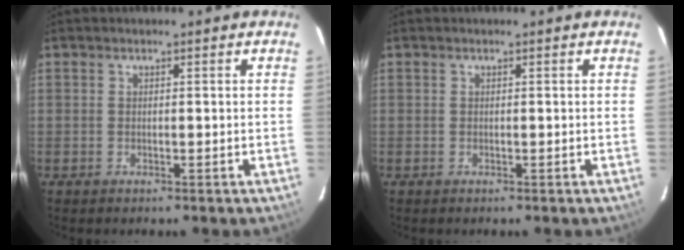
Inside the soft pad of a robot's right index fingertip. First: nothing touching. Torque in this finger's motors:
{"motor_torque": [0.17, 0.16, 0.03, 0.01]}